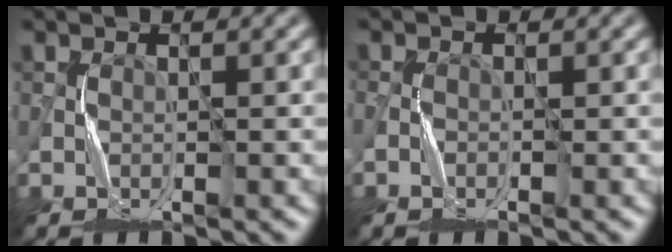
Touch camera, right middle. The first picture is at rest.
{"total": 1.2, "force": [-0.5, 0.6, 0.9], "torque": [-0.019, 0.003, -0.013]}